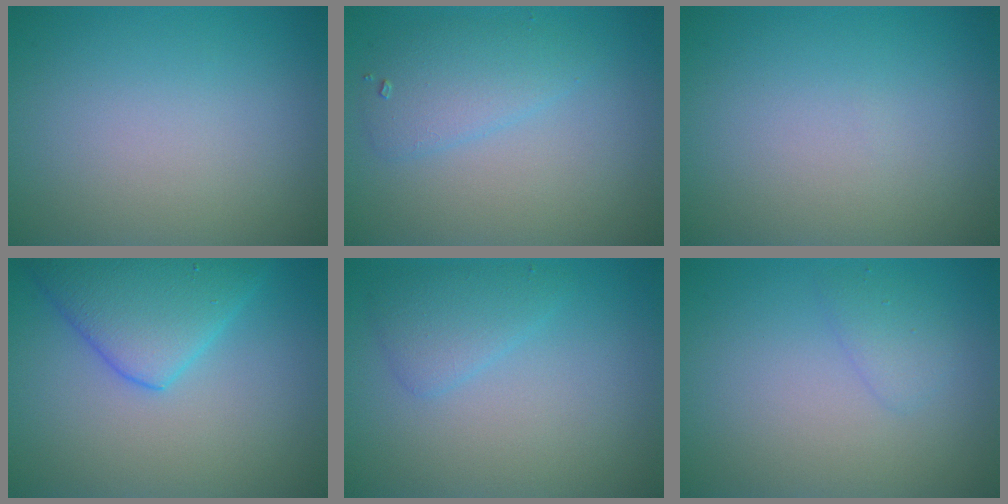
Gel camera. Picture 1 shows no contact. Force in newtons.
{"total": 2.6, "press": 2.6, "slide": 0.2}
{"total": 0.0}
{"total": 5.8, "press": 5.8, "slide": 0.3}
{"total": 2.1, "press": 2.1, "slide": 0.1}
{"total": 1.3, "press": 1.3, "slide": 0.0}